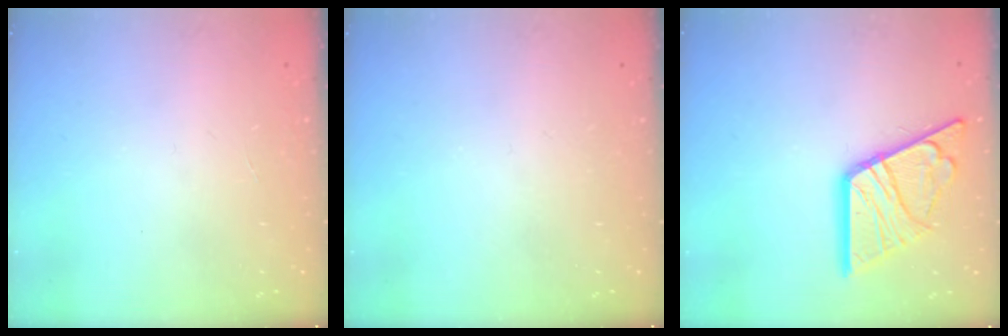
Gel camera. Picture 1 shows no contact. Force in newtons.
{"total": 0.0}
{"total": 17.5, "press": 17.4, "slide": 1.8}